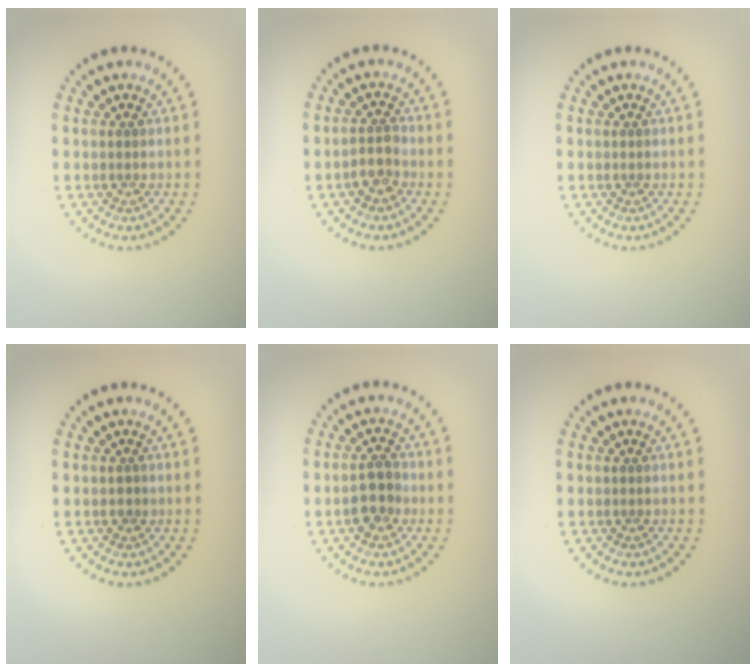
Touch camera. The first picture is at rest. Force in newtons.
{"total": 2.0, "press": 1.7, "slide": 0.9}
{"total": 0.0}
{"total": 0.7, "press": 0.7, "slide": 0.3}
{"total": 2.7, "press": 2.7, "slide": 0.6}
{"total": 0.0}